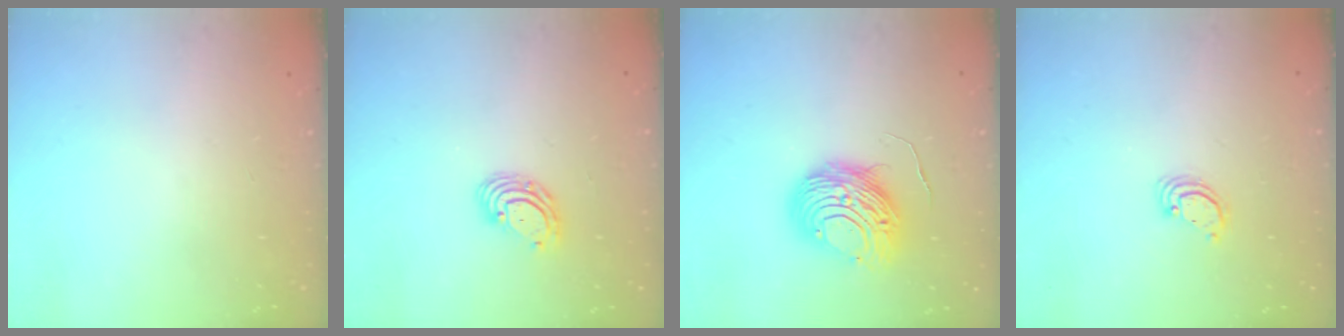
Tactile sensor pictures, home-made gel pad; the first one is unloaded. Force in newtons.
{"total": 5.7, "press": 5.7, "slide": 0.9}
{"total": 9.5, "press": 9.5, "slide": 0.8}
{"total": 2.6, "press": 2.6, "slide": 0.2}